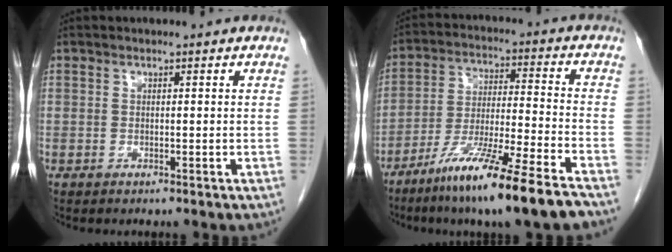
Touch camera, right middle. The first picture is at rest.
{"total": 15.4, "force": [-10.8, -0.5, 10.9], "torque": [-0.204, -0.041, -0.191]}